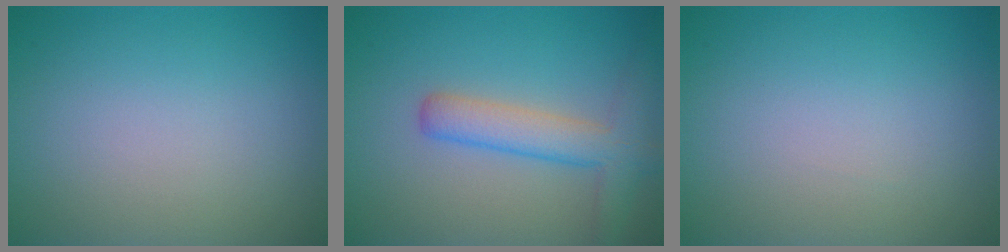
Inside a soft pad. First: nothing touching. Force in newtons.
{"total": 4.2, "press": 4.2, "slide": 0.2}
{"total": 0.0}